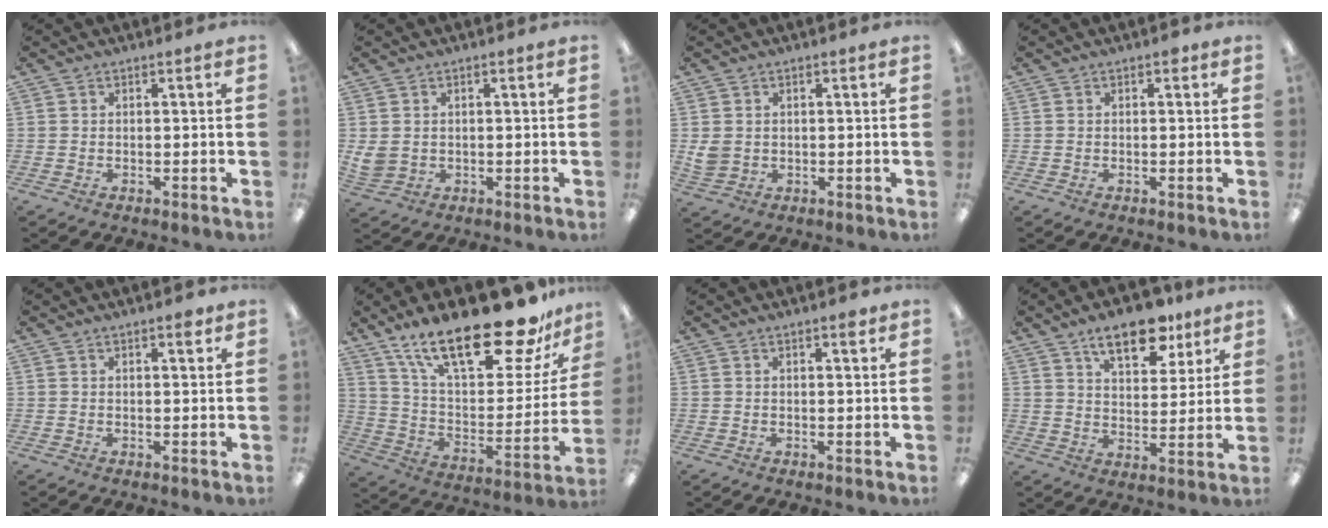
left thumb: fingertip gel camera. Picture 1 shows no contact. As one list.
[{"total": 3.7, "force": [1.0, 3.1, 1.7], "torque": [-0.033, -0.002, 0.018]}, {"total": 3.4, "force": [0.8, 2.9, 1.6], "torque": [-0.023, 0.002, 0.016]}, {"total": 0.8, "force": [0.4, 0.4, 0.5], "torque": [-0.003, 0.001, 0.005]}, {"total": 2.3, "force": [1.7, 0.6, 1.5], "torque": [-0.014, -0.005, 0.026]}, {"total": 27.3, "force": [19.4, 8.7, 17.1], "torque": [-0.276, -0.128, 0.327]}, {"total": 1.6, "force": [1.2, 0.5, 0.9], "torque": [-0.010, -0.003, 0.020]}, {"total": 13.5, "force": [9.2, 6.2, 7.7], "torque": [-0.100, -0.041, 0.156]}]